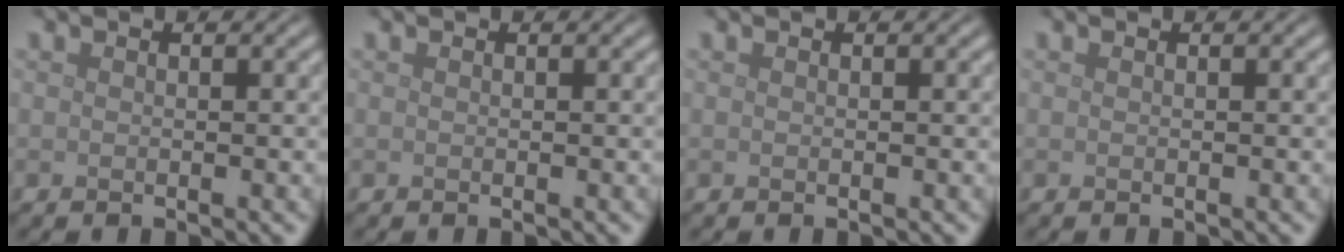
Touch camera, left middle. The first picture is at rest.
{"total": 0.0}
{"total": 0.0}
{"total": 0.0}